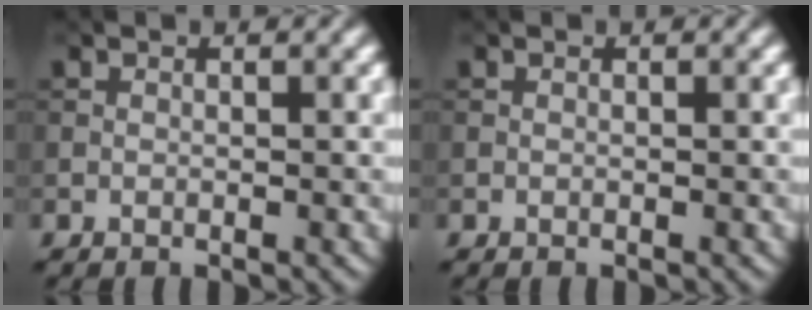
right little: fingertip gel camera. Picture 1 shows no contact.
{"total": 0.0}